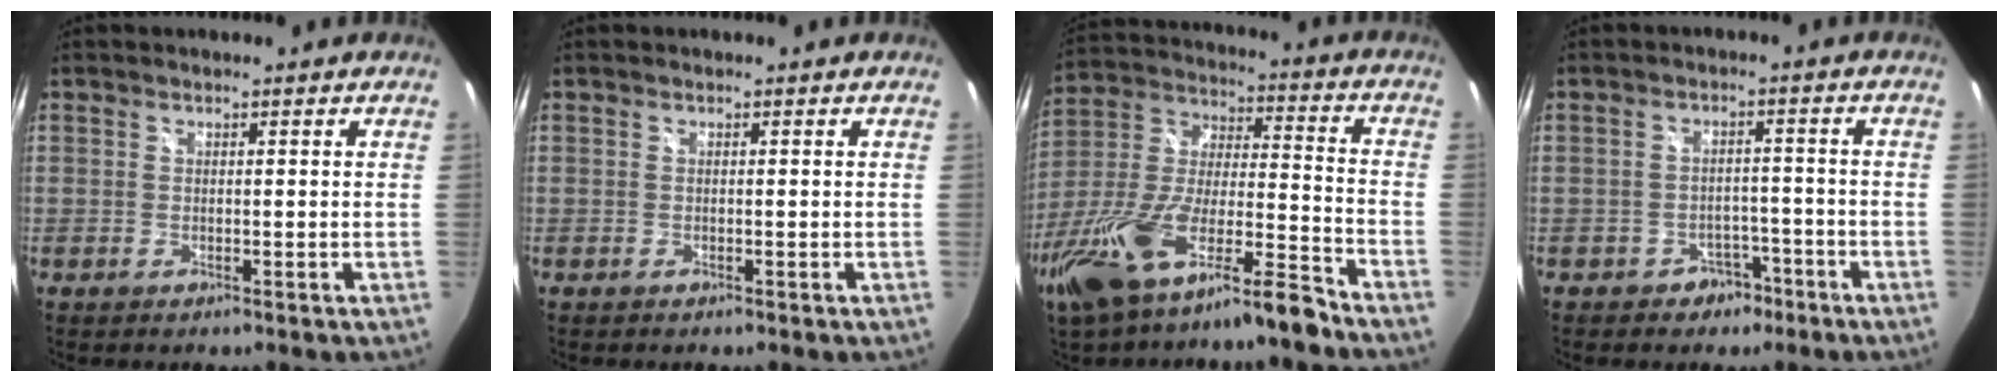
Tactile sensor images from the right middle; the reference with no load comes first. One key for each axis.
{"total": 0.0}
{"total": 19.3, "fx": -13.5, "fy": 3.7, "fz": 13.3, "tx": -0.270, "ty": -0.018, "tz": -0.247}
{"total": 4.3, "fx": -2.9, "fy": 3.1, "fz": 0.9, "tx": -0.020, "ty": 0.015, "tz": -0.035}